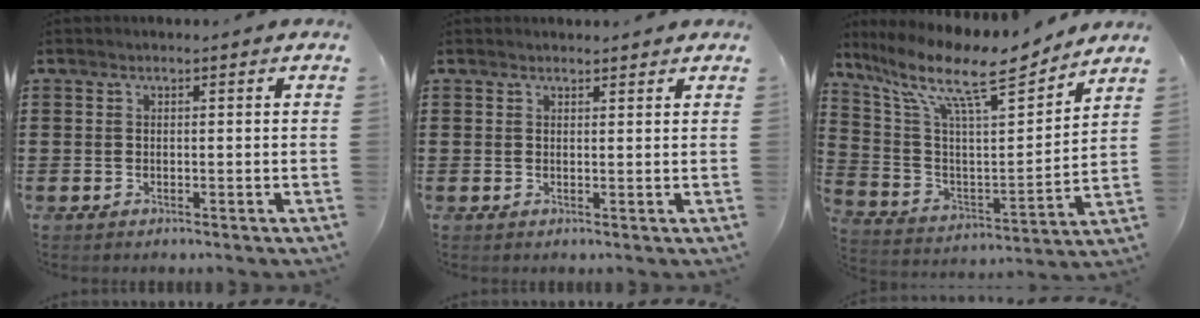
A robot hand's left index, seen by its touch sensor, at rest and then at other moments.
{"total": 1.2, "force": [1.2, 0.2, 0.1], "torque": [-0.004, 0.001, 0.024]}
{"total": 13.1, "force": [9.5, 3.0, 8.4], "torque": [-0.191, -0.055, 0.156]}